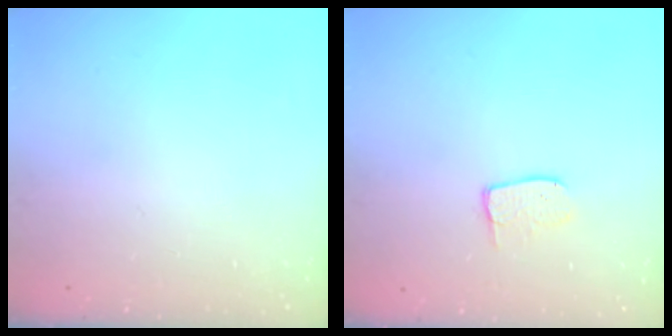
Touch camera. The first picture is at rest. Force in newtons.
{"total": 4.2, "press": 4.2, "slide": 0.3}